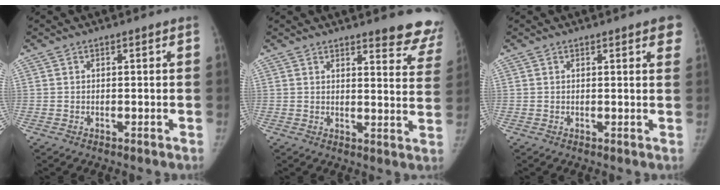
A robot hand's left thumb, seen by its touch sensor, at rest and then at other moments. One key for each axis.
{"total": 12.0, "fx": 10.3, "fy": 2.9, "fz": 5.4, "tx": -0.017, "ty": -0.068, "tz": 0.099}
{"total": 4.0, "fx": 2.3, "fy": 1.0, "fz": 3.1, "tx": -0.018, "ty": 0.000, "tz": 0.021}